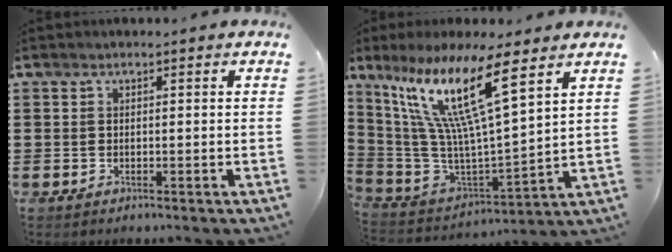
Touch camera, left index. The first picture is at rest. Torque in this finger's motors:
{"motor_torque": [2.14, 0.00, 1.05, 0.21]}